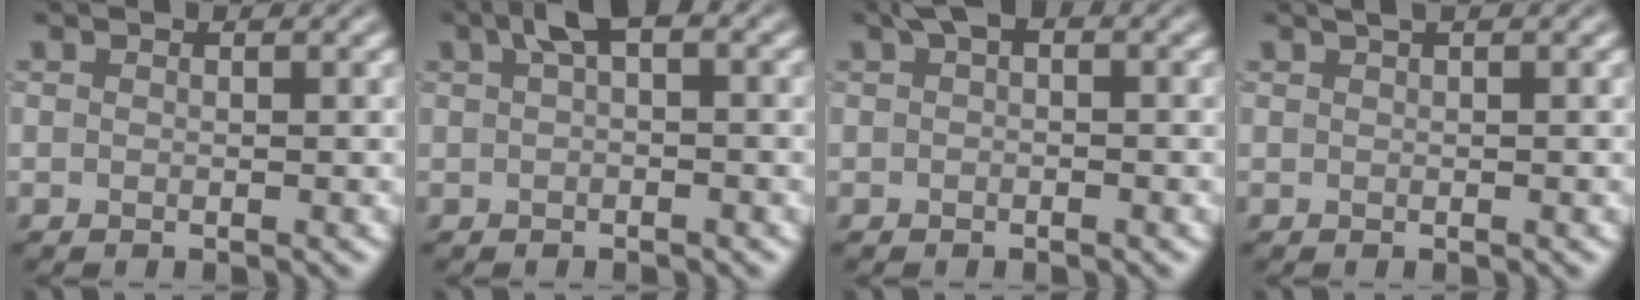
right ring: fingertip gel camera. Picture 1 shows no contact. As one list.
[{"total": 2.3, "force": [0.8, 0.8, 2.0], "torque": [-0.032, 0.016, 0.008]}, {"total": 1.4, "force": [0.5, 0.7, 1.1], "torque": [-0.018, 0.011, 0.004]}, {"total": 0.7, "force": [0.4, 0.2, 0.5], "torque": [-0.010, 0.006, 0.007]}]